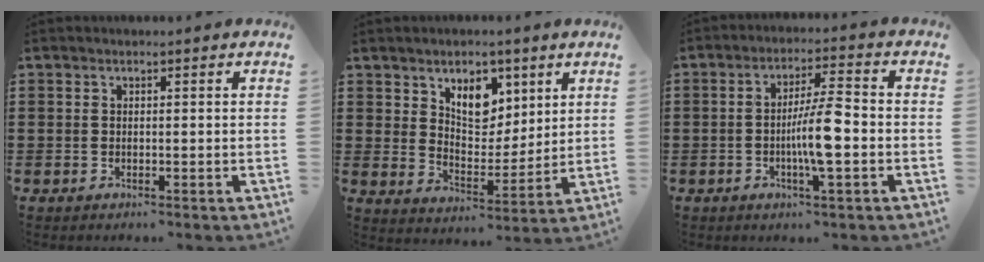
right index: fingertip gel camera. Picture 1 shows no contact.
{"total": 7.7, "force": [4.7, 4.9, 3.6], "torque": [-0.070, -0.010, 0.083]}
{"total": 7.2, "force": [-1.6, 0.8, 6.9], "torque": [-0.132, -0.005, -0.036]}